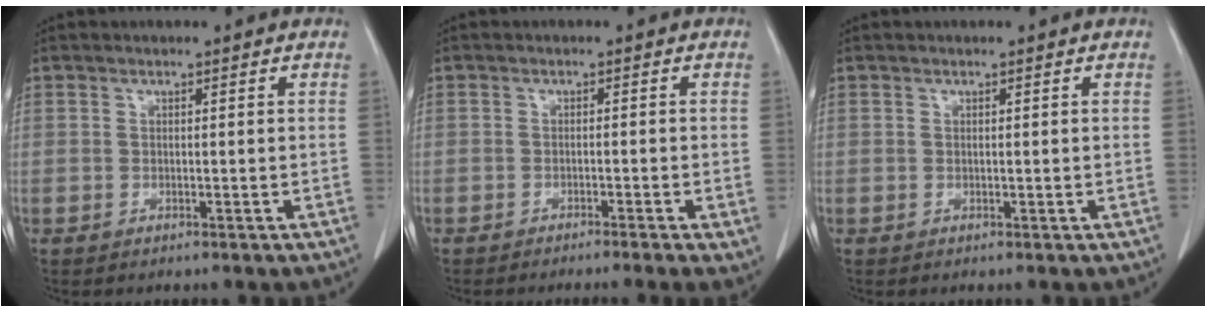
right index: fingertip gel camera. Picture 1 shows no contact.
{"total": 6.1, "force": [-4.2, 0.5, 4.3], "torque": [-0.043, -0.013, -0.060]}
{"total": 0.0}